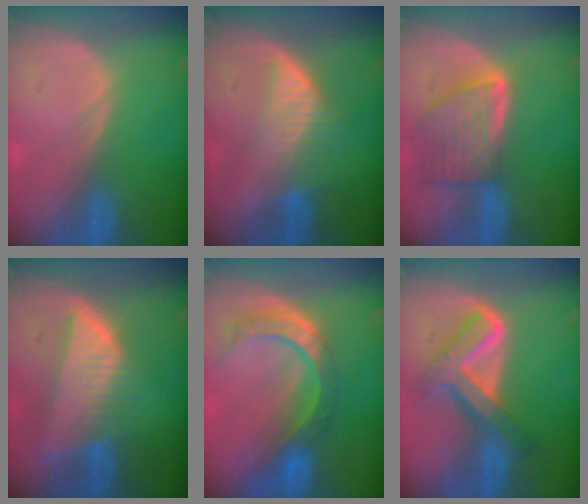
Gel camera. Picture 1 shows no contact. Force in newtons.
{"total": 6.7, "press": 5.9, "slide": 3.2}
{"total": 8.1, "press": 7.2, "slide": 3.6}
{"total": 8.2, "press": 7.2, "slide": 3.9}
{"total": 8.8, "press": 7.3, "slide": 4.9}
{"total": 8.0, "press": 8.0, "slide": 0.6}